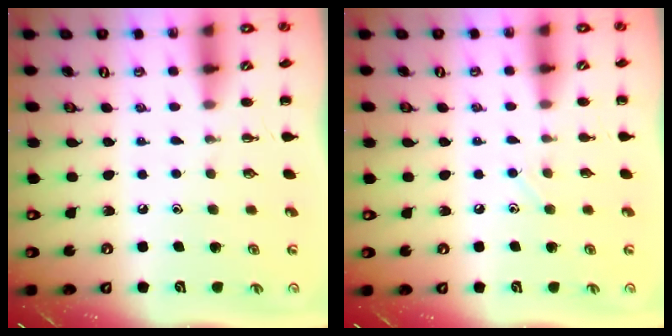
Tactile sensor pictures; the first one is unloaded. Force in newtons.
{"total": 4.0, "press": 3.8, "slide": 1.2}